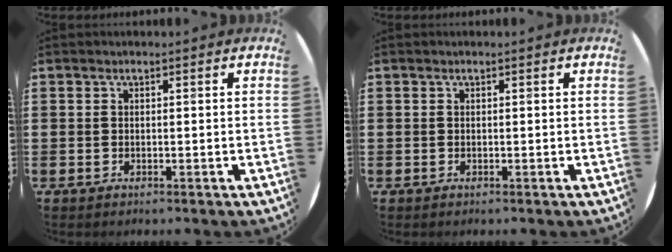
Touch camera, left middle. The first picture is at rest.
{"total": 0.0}